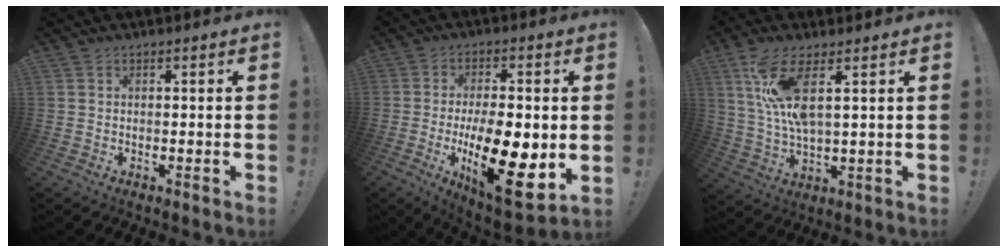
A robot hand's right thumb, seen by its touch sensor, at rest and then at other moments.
{"total": 19.8, "force": [-3.6, 7.5, 18.0], "torque": [-0.309, 0.003, -0.049]}
{"total": 12.3, "force": [5.3, 3.5, 10.5], "torque": [-0.214, -0.026, 0.092]}